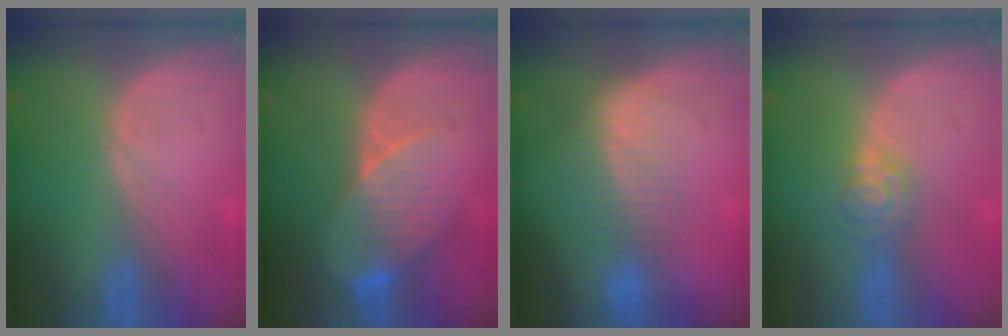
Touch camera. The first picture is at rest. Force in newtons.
{"total": 8.4, "press": 7.5, "slide": 3.8}
{"total": 7.2, "press": 6.1, "slide": 3.8}
{"total": 4.4, "press": 3.9, "slide": 2.0}